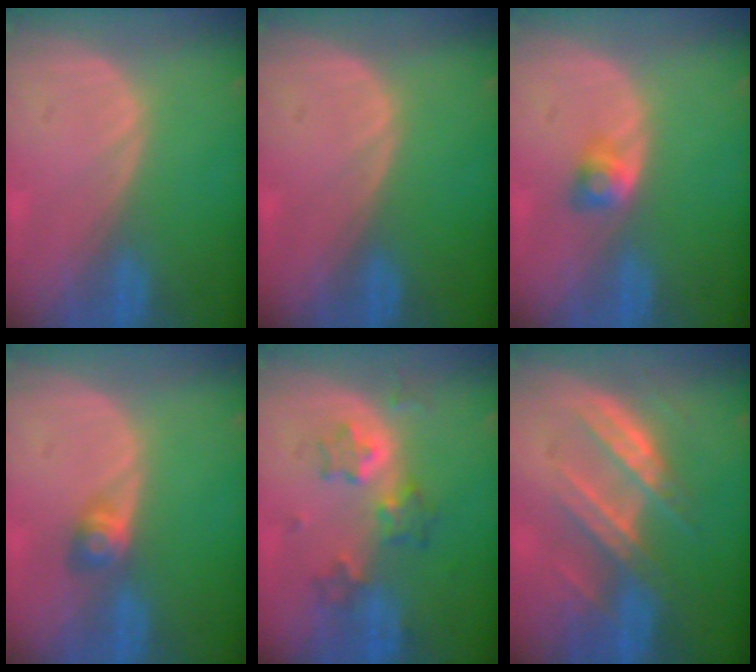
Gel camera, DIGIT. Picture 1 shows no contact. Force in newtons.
{"total": 0.0}
{"total": 2.7, "press": 2.4, "slide": 1.1}
{"total": 2.7, "press": 2.5, "slide": 1.1}
{"total": 5.8, "press": 5.7, "slide": 1.2}
{"total": 7.4, "press": 7.2, "slide": 1.9}